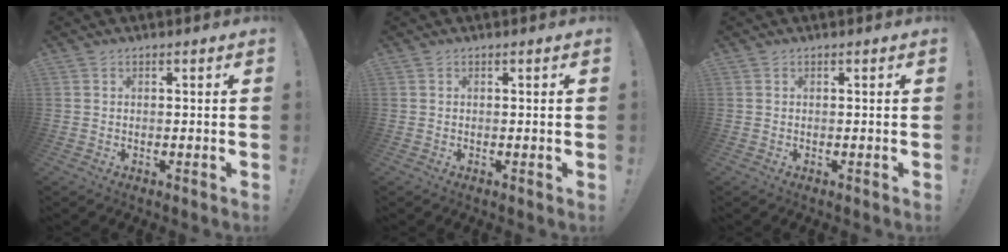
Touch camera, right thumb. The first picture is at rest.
{"total": 0.0}
{"total": 0.0}